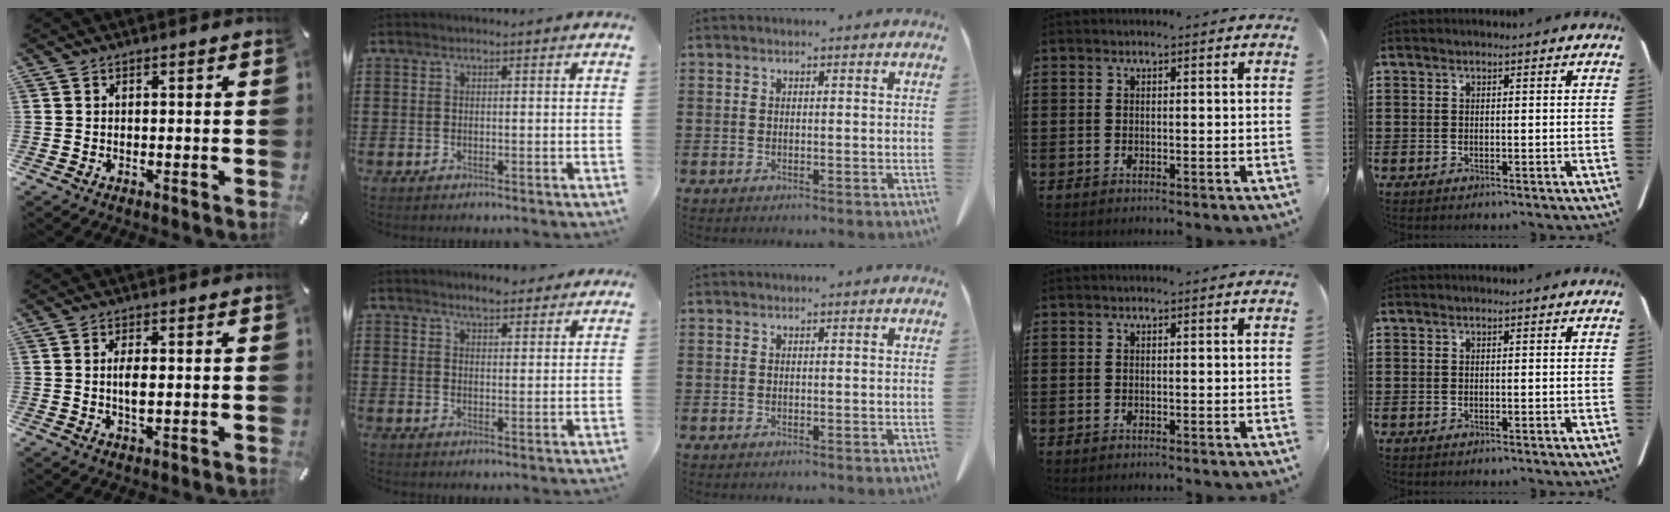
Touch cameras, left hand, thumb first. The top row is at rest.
{"thumb": {"total": 3.3, "force": [0.1, 1.1, 3.1], "torque": [-0.068, -0.002, -0.001]}, "index": {"total": 3.1, "force": [2.8, 0.7, 1.0], "torque": [-0.016, -0.003, 0.050]}}